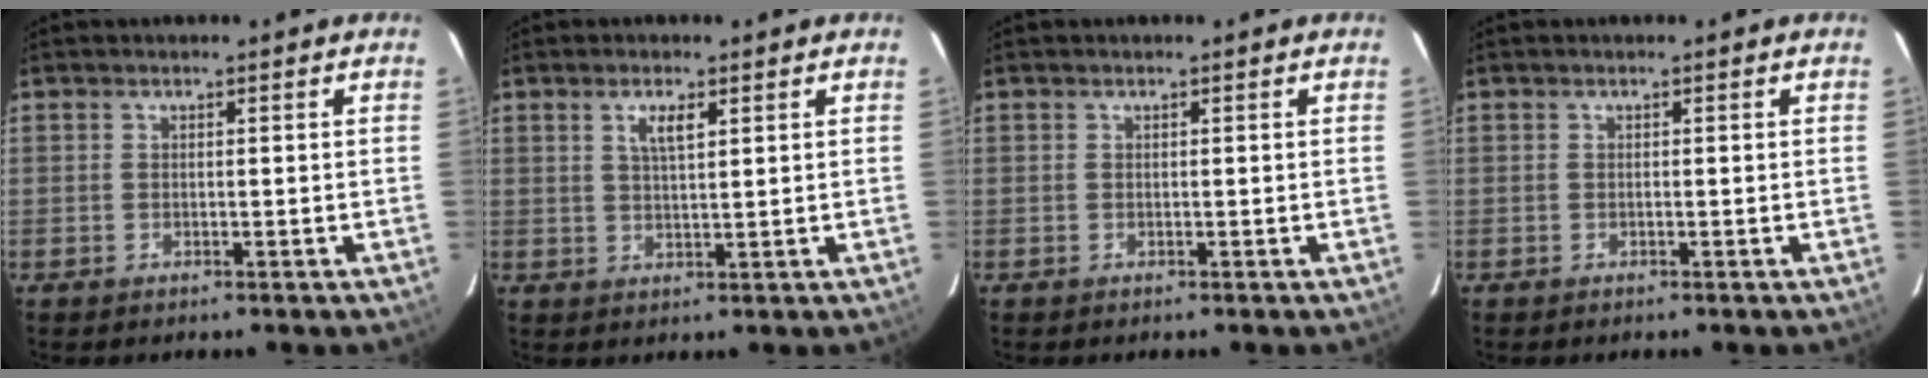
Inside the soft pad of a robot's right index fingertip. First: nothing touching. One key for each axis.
{"total": 3.3, "fx": 1.6, "fy": 0.9, "fz": 2.7, "tx": -0.050, "ty": 0.002, "tz": 0.029}
{"total": 0.0}
{"total": 0.0}